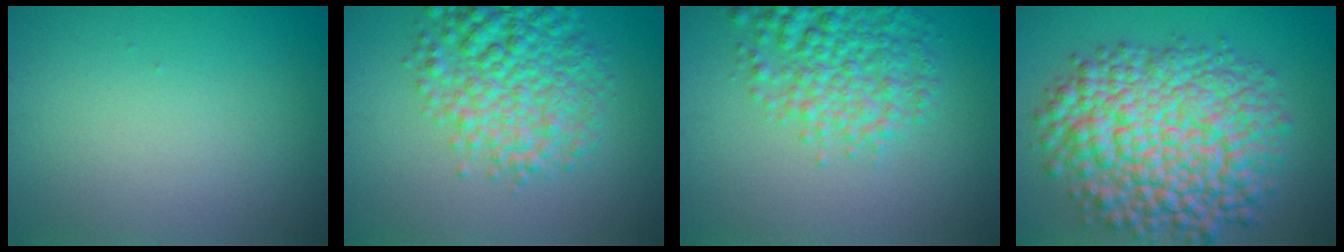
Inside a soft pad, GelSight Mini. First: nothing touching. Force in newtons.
{"total": 7.1, "press": 7.1, "slide": 0.2}
{"total": 5.6, "press": 5.6, "slide": 0.2}
{"total": 12.2, "press": 12.2, "slide": 0.4}